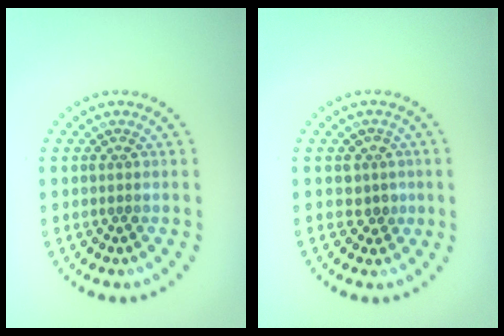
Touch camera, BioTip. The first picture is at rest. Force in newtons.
{"total": 1.5, "press": 1.3, "slide": 0.8}